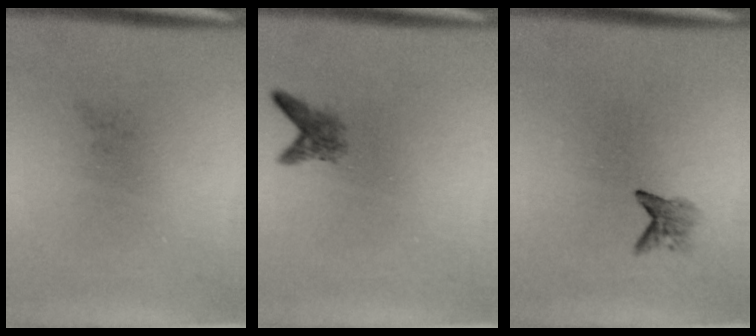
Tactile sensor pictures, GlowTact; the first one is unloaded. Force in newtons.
{"total": 2.1}
{"total": 1.8}